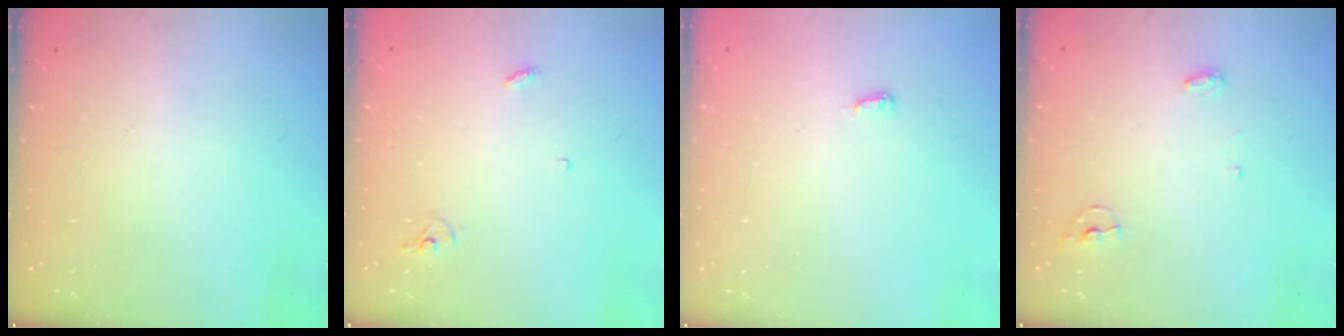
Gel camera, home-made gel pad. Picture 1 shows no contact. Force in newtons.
{"total": 2.9, "press": 2.9, "slide": 0.2}
{"total": 2.9, "press": 2.9, "slide": 0.3}
{"total": 3.8, "press": 3.8, "slide": 0.3}